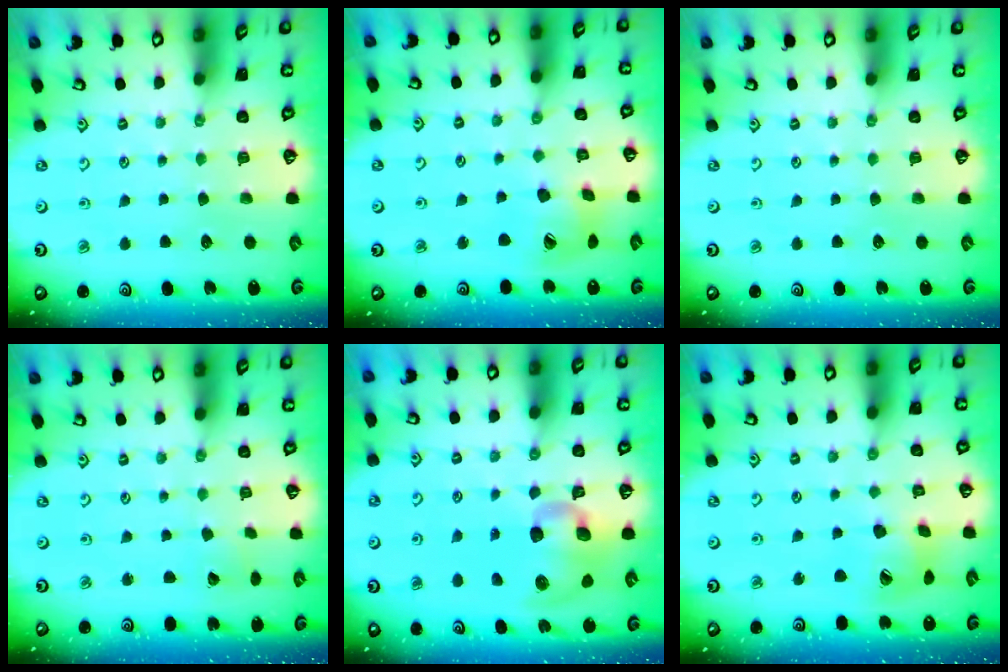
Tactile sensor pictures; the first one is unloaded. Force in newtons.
{"total": 14.3, "press": 14.2, "slide": 2.1}
{"total": 0.0}
{"total": 2.3, "press": 2.3, "slide": 0.1}
{"total": 13.3, "press": 13.2, "slide": 2.0}
{"total": 14.3, "press": 14.2, "slide": 2.1}